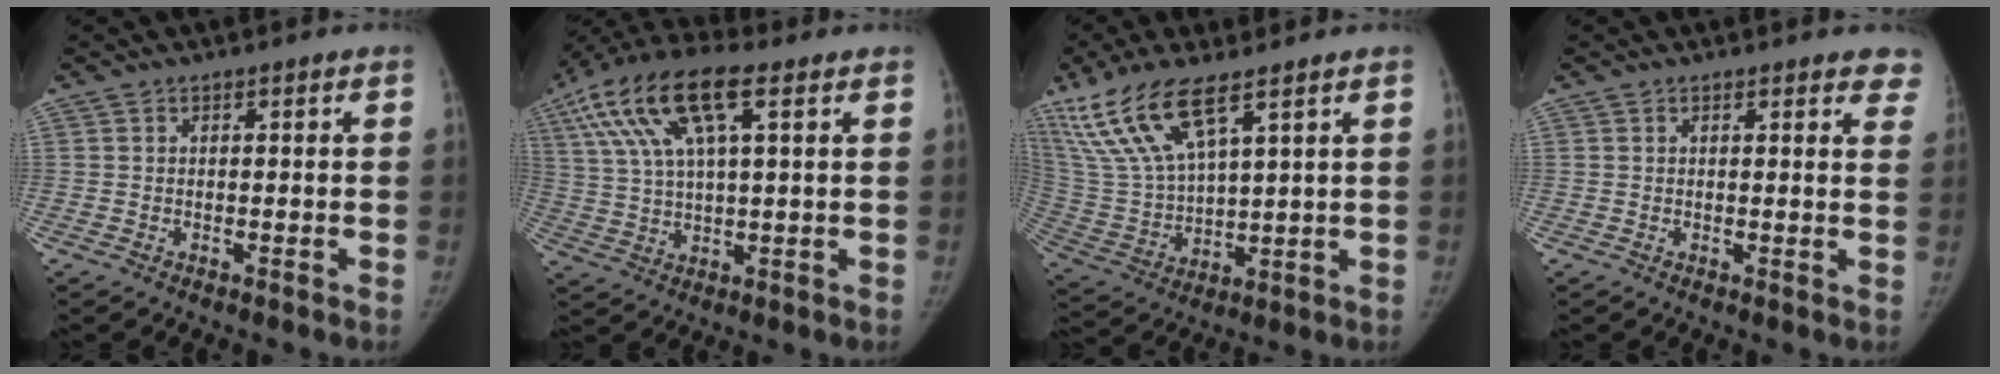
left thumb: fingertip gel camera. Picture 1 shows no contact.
{"total": 16.7, "force": [7.1, 6.2, 13.8], "torque": [-0.278, 0.015, 0.125]}
{"total": 15.1, "force": [9.5, 4.8, 10.8], "torque": [-0.230, -0.034, 0.202]}
{"total": 4.8, "force": [4.0, 1.6, 2.2], "torque": [0.007, -0.014, 0.029]}